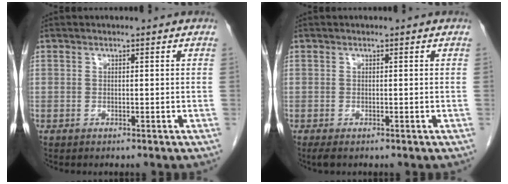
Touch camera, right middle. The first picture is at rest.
{"total": 1.3, "force": [-0.9, 0.4, 0.8], "torque": [-0.013, -0.004, -0.013]}